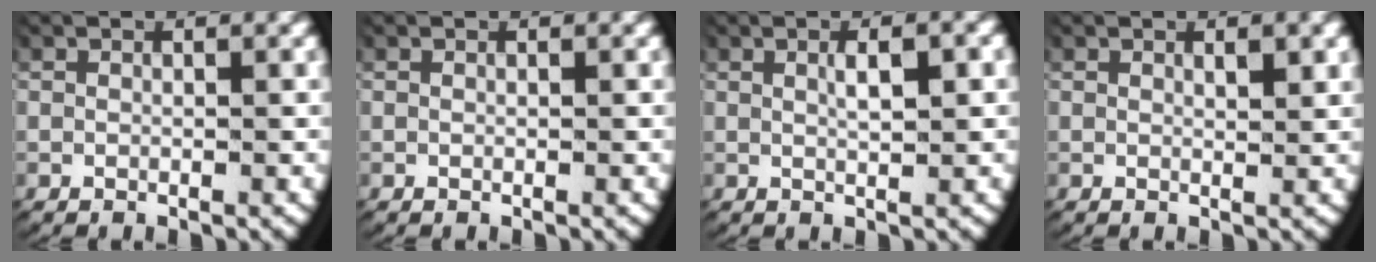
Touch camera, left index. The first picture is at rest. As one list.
[{"total": 0.0}, {"total": 2.2, "force": [0.5, 0.4, 2.1], "torque": [-0.031, -0.001, 0.013]}, {"total": 0.9, "force": [0.6, 0.1, 0.7], "torque": [-0.009, -0.007, 0.011]}]